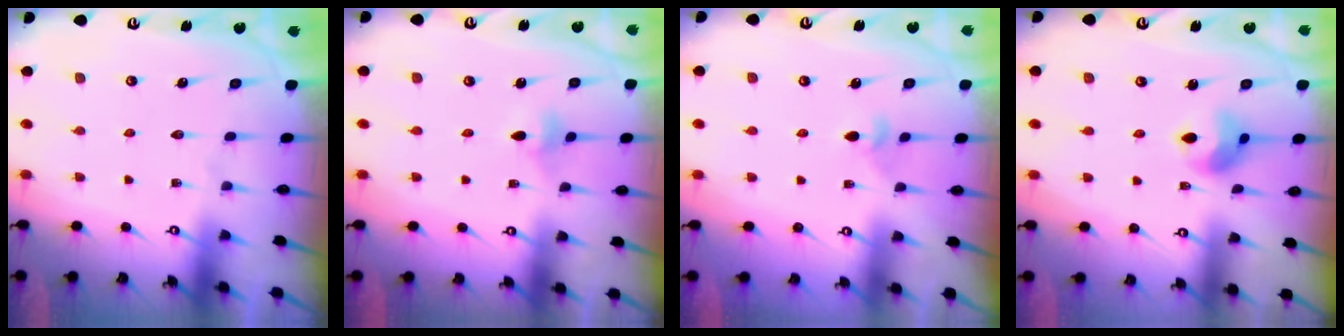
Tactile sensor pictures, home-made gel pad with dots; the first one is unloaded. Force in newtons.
{"total": 3.2, "press": 3.1, "slide": 0.7}
{"total": 3.8, "press": 3.7, "slide": 0.8}
{"total": 8.5, "press": 8.5, "slide": 0.6}